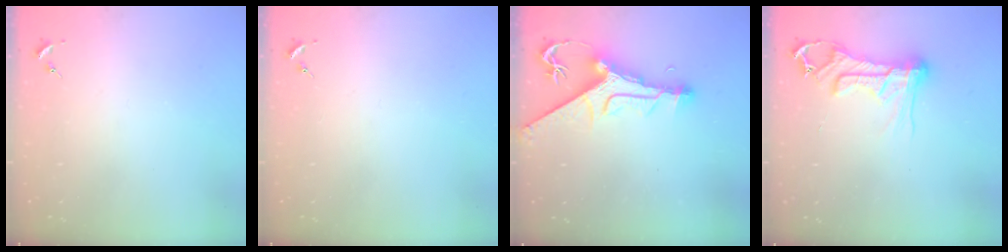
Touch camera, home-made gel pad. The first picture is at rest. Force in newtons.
{"total": 0.0}
{"total": 12.8, "press": 12.7, "slide": 1.7}
{"total": 14.0, "press": 13.9, "slide": 1.3}